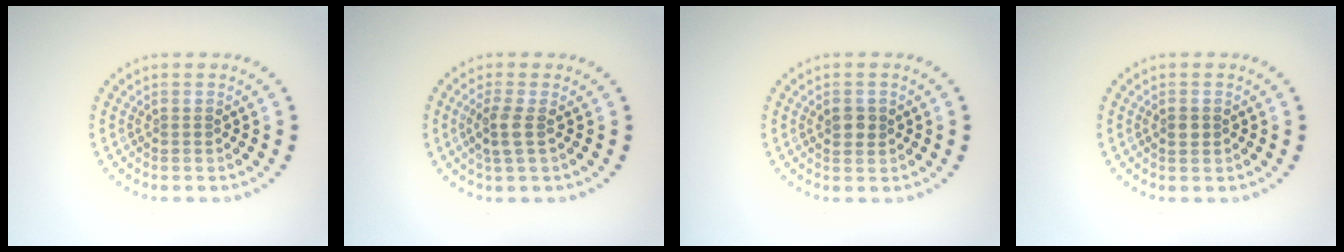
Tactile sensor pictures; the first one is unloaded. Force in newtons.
{"total": 1.8, "press": 1.6, "slide": 0.9}
{"total": 1.5, "press": 1.5, "slide": 0.4}
{"total": 1.2, "press": 1.2, "slide": 0.1}